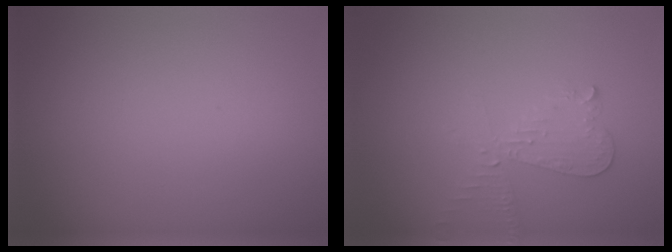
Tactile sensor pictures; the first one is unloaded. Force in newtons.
{"total": 2.4, "press": 2.3, "slide": 0.5}